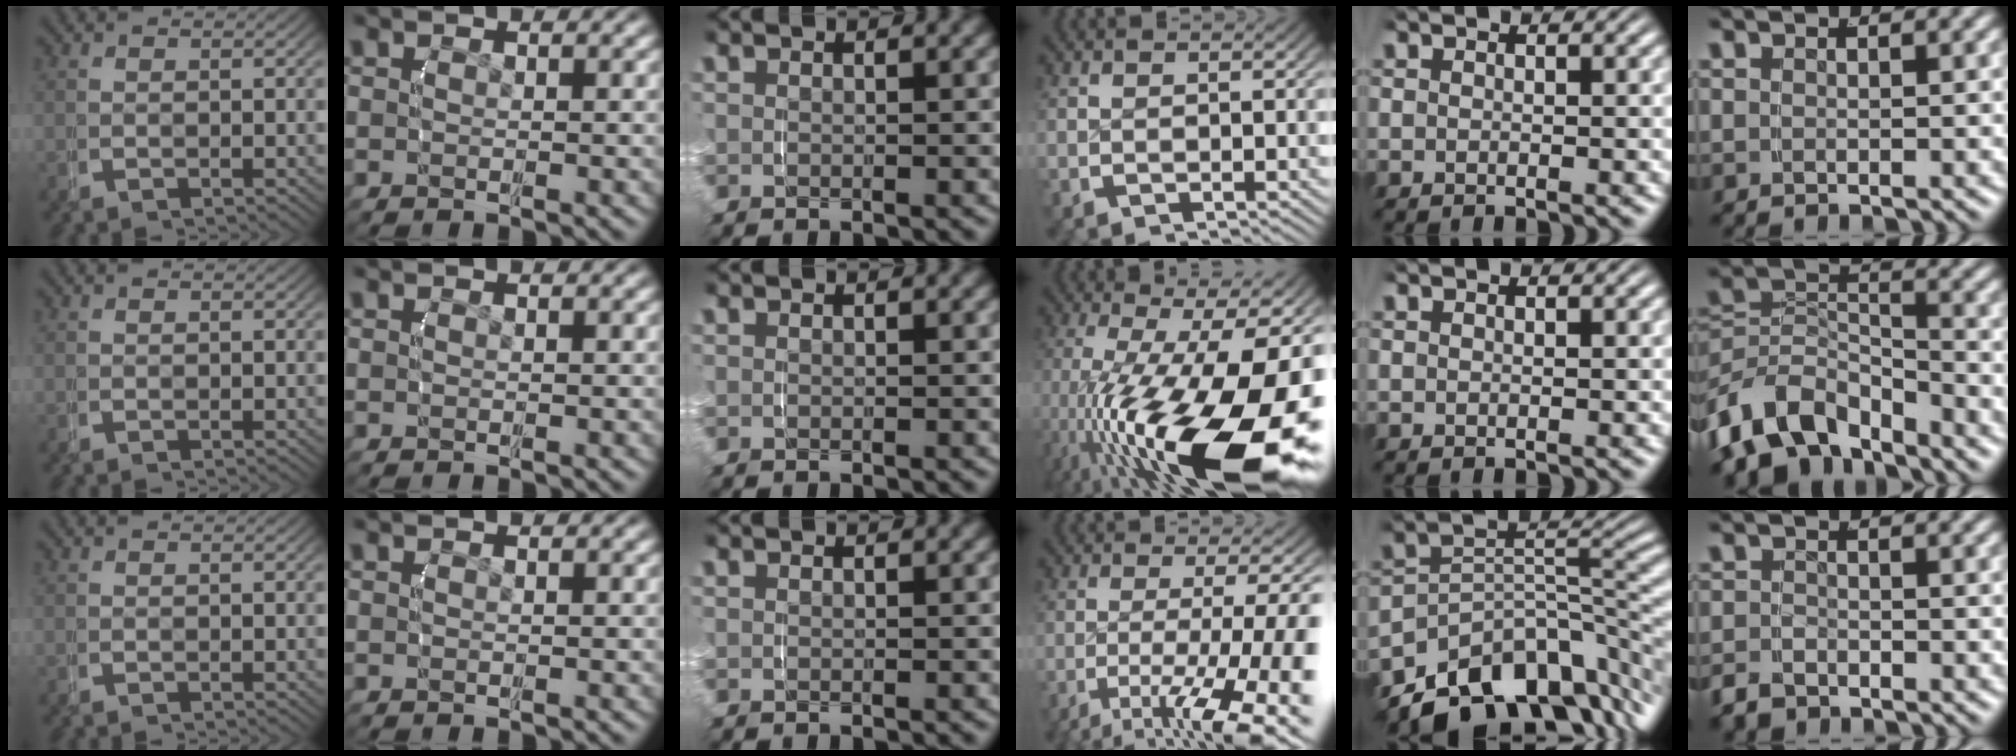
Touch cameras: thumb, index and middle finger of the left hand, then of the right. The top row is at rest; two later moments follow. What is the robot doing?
{"motion": "grasp_and_lifting", "object": "router"}